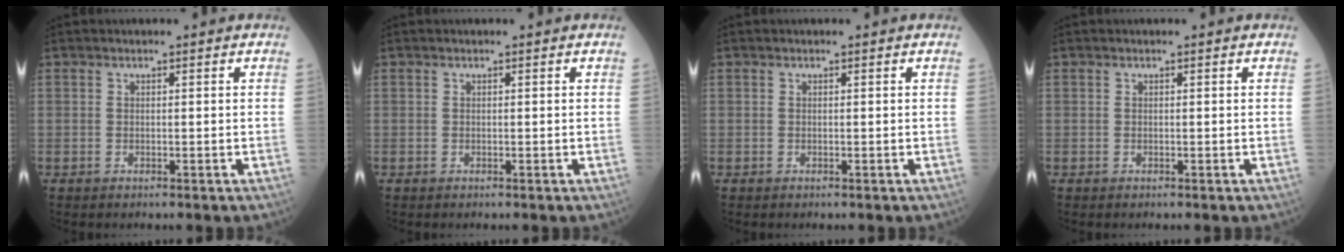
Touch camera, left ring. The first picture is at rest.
{"total": 0.0}
{"total": 0.0}
{"total": 0.0}